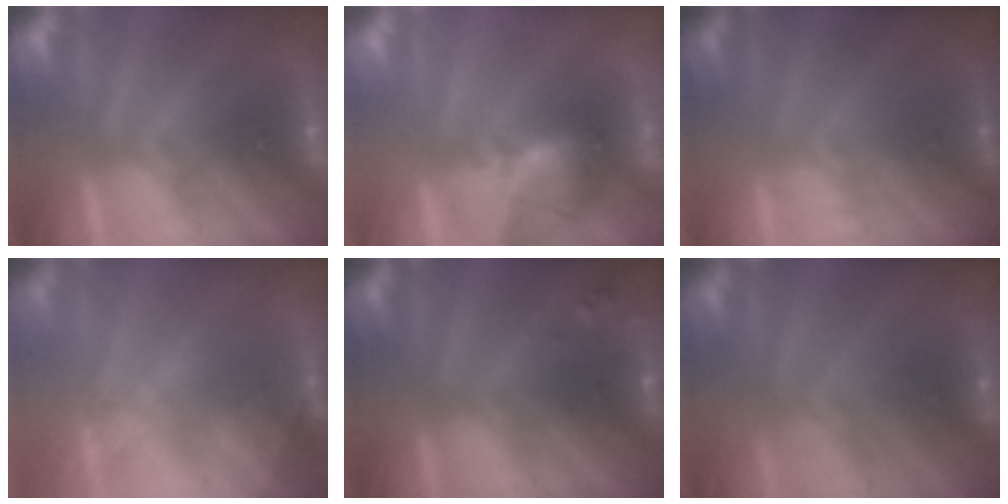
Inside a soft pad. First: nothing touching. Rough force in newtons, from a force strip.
{"total": 2.6}
{"total": 1.8}
{"total": 2.7}
{"total": 7.1}
{"total": 1.8}